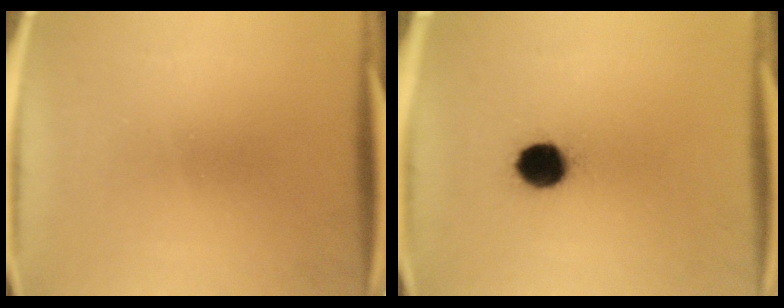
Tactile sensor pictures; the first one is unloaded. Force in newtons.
{"total": 8.5}